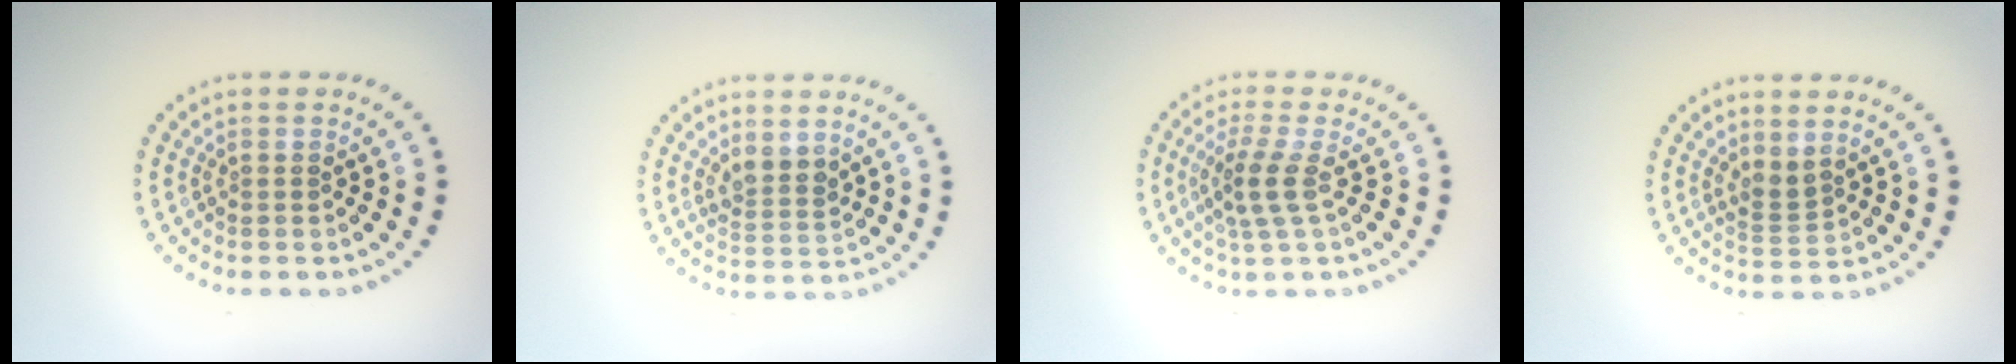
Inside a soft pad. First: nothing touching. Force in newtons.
{"total": 2.1, "press": 1.8, "slide": 1.1}
{"total": 2.8, "press": 2.4, "slide": 1.4}
{"total": 1.7, "press": 1.2, "slide": 1.1}